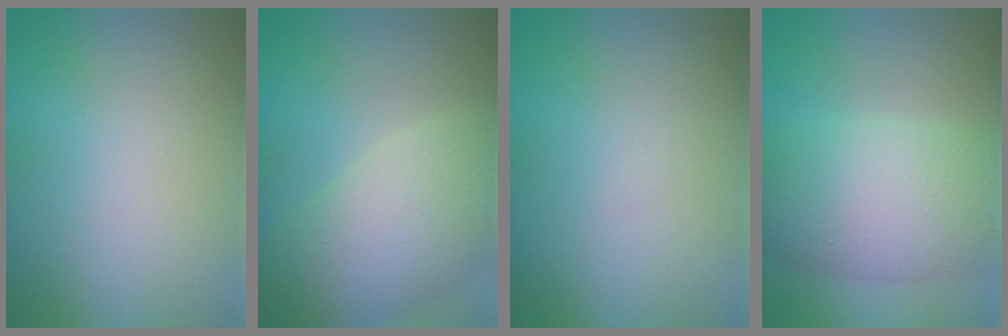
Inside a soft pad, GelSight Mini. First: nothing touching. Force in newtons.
{"total": 8.4, "press": 8.4, "slide": 0.6}
{"total": 0.0}
{"total": 8.3, "press": 8.2, "slide": 0.3}